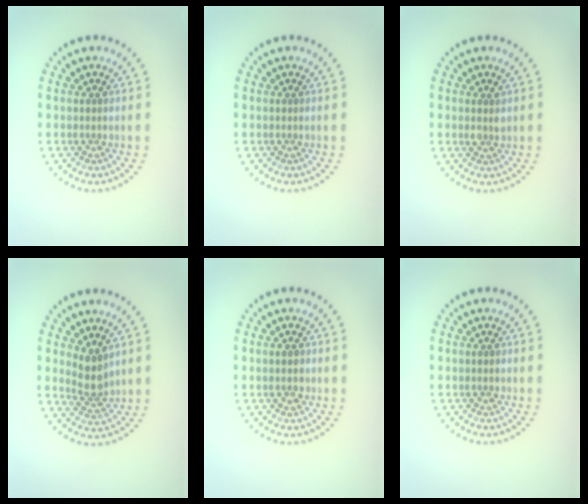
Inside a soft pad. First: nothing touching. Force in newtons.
{"total": 0.0}
{"total": 1.4, "press": 1.2, "slide": 0.7}
{"total": 2.6, "press": 2.0, "slide": 1.7}
{"total": 1.0, "press": 0.9, "slide": 0.2}
{"total": 0.6, "press": 0.6, "slide": 0.1}